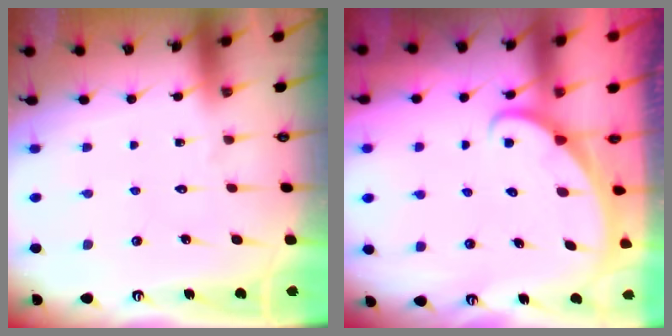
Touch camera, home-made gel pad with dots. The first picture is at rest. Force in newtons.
{"total": 2.0, "press": 2.0, "slide": 0.0}